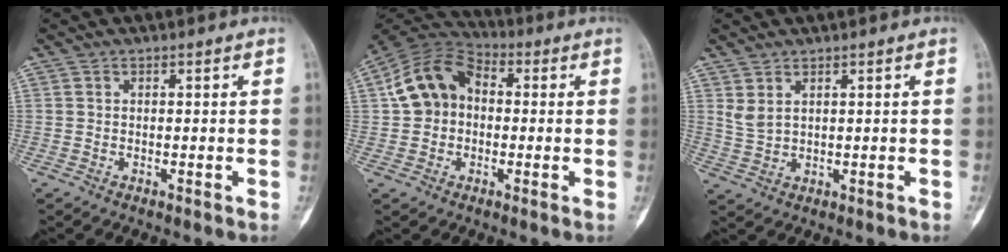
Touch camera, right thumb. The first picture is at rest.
{"total": 11.5, "force": [0.7, 9.0, 7.2], "torque": [-0.116, 0.033, -0.003]}
{"total": 2.9, "force": [1.6, 1.2, 2.1], "torque": [-0.044, -0.007, 0.042]}